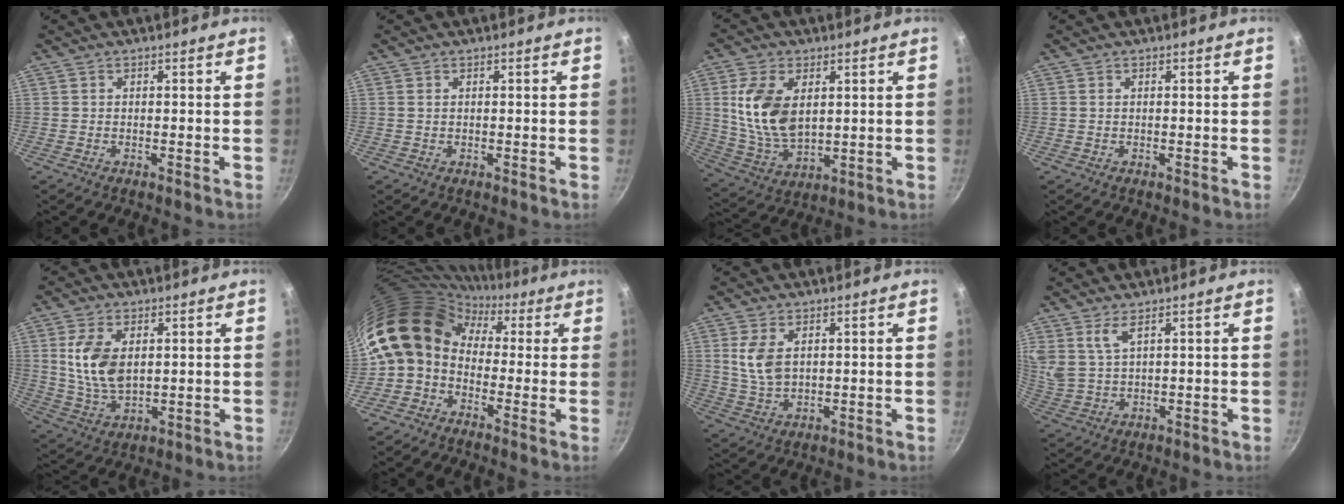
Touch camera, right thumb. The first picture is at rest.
{"total": 0.6, "force": [0.2, 0.3, 0.4], "torque": [-0.008, 0.001, 0.004]}
{"total": 13.3, "force": [3.0, 8.0, 10.2], "torque": [-0.187, -0.023, 0.068]}
{"total": 0.0}
{"total": 10.8, "force": [2.4, 6.3, 8.4], "torque": [-0.158, -0.020, 0.053]}
{"total": 14.5, "force": [0.5, 11.5, 8.7], "torque": [-0.144, 0.041, -0.021]}
{"total": 6.8, "force": [1.9, 4.1, 5.1], "torque": [-0.097, -0.015, 0.042]}
{"total": 4.9, "force": [2.9, 1.9, 3.4], "torque": [-0.068, -0.022, 0.068]}